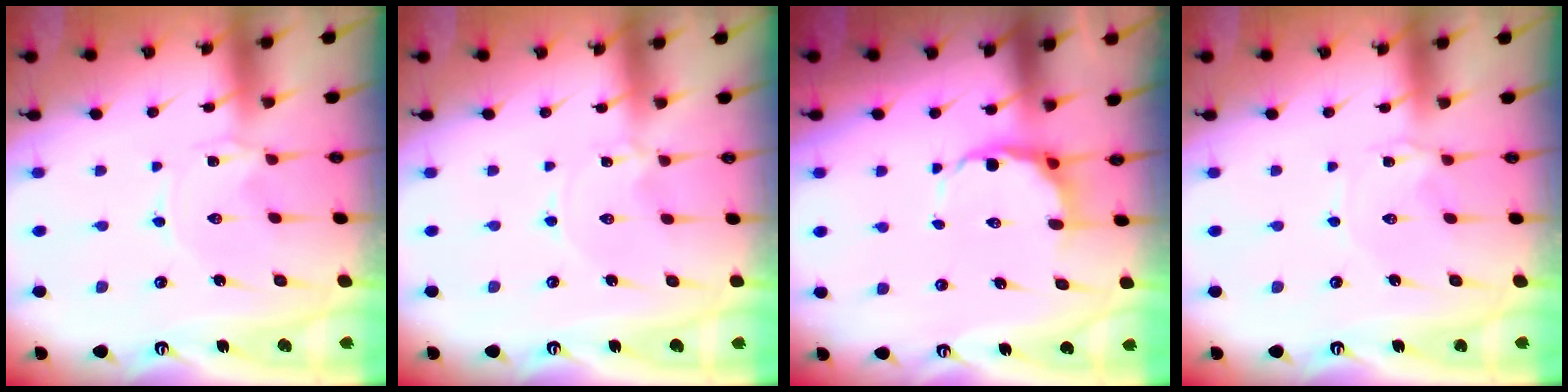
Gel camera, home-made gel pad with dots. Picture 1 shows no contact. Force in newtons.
{"total": 0.0}
{"total": 7.1, "press": 7.0, "slide": 1.6}
{"total": 3.0, "press": 2.9, "slide": 0.4}